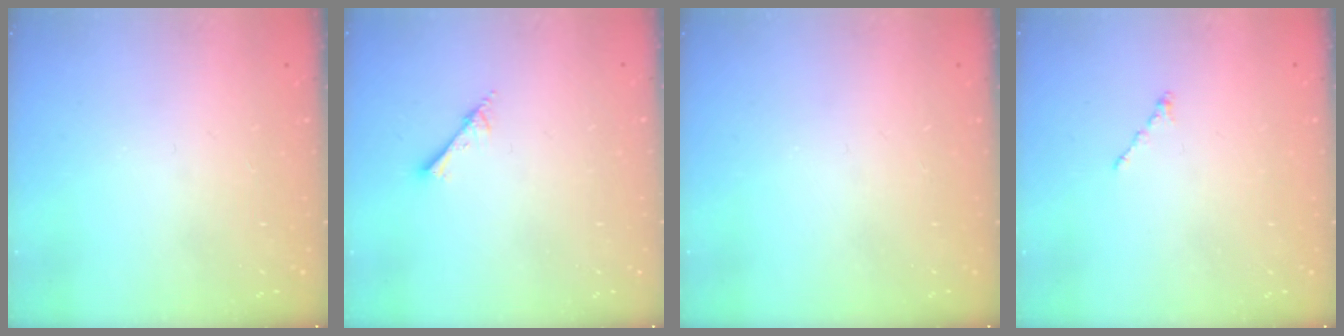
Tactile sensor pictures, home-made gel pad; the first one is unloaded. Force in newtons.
{"total": 2.5, "press": 2.5, "slide": 0.2}
{"total": 0.0}
{"total": 0.0}